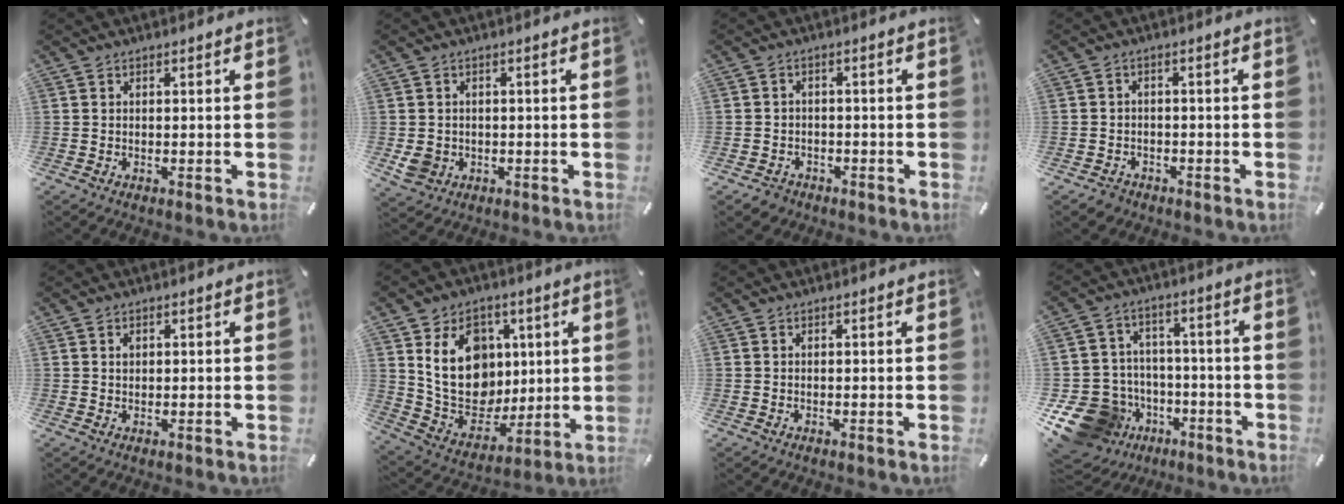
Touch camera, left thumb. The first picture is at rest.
{"total": 4.3, "force": [-0.5, 3.9, 1.6], "torque": [-0.035, 0.000, -0.009]}
{"total": 3.4, "force": [-2.0, 2.6, 0.6], "torque": [-0.016, 0.009, -0.043]}
{"total": 2.9, "force": [-1.9, 2.1, 0.6], "torque": [-0.008, 0.012, -0.040]}
{"total": 1.1, "force": [0.4, 0.9, 0.5], "torque": [-0.003, -0.001, 0.006]}
{"total": 18.5, "force": [4.2, 15.1, 9.8], "torque": [-0.161, -0.015, 0.089]}
{"total": 0.0}
{"total": 16.2, "force": [-7.2, 13.2, 6.2], "torque": [-0.119, 0.043, -0.103]}